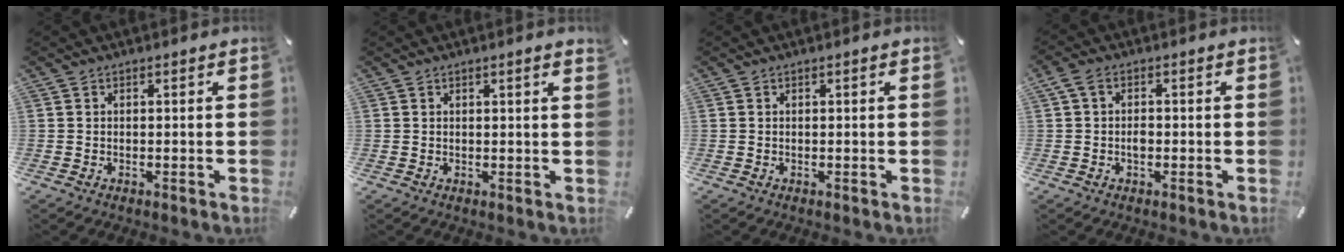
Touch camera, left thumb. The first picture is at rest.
{"total": 1.0, "force": [0.6, 0.0, 0.9], "torque": [-0.016, -0.001, 0.010]}
{"total": 0.0}
{"total": 2.8, "force": [-0.2, 1.8, 2.1], "torque": [-0.041, 0.005, -0.004]}